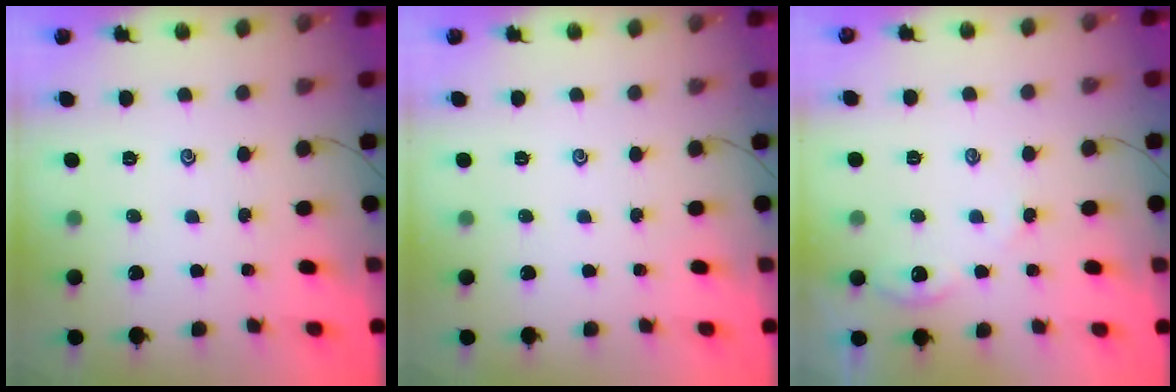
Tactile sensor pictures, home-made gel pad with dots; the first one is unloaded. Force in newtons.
{"total": 0.0}
{"total": 2.4, "press": 2.4, "slide": 0.4}